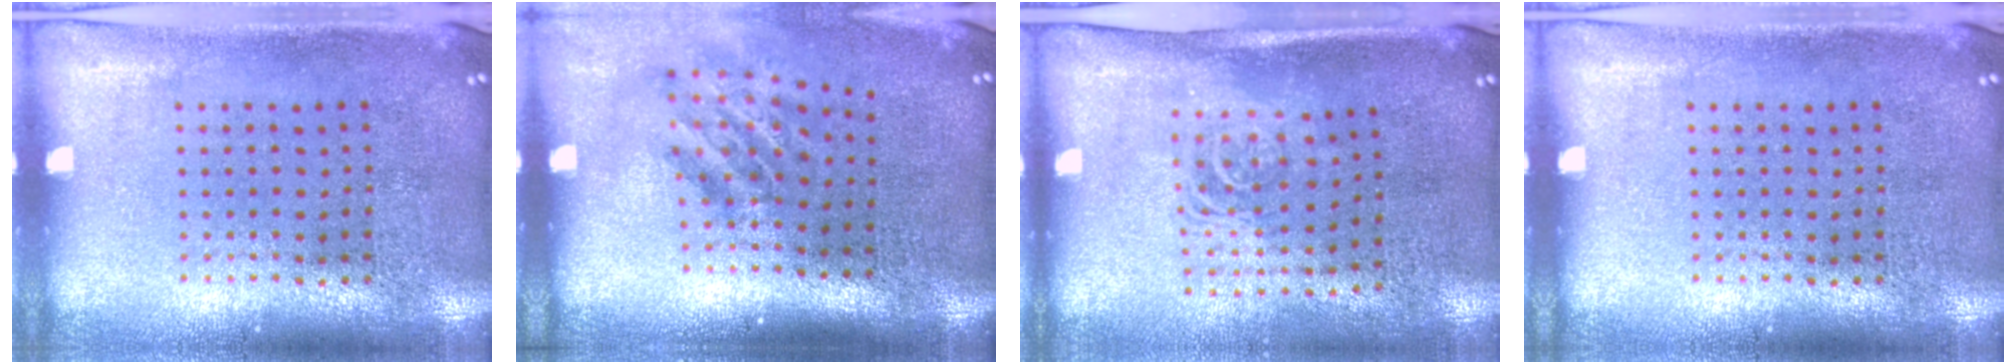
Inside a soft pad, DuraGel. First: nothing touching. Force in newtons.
{"total": 1.9, "press": 1.2, "slide": 1.4}
{"total": 1.6, "press": 1.3, "slide": 1.0}
{"total": 0.0}